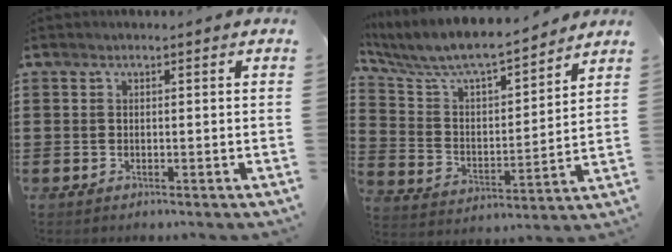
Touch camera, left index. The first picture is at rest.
{"total": 7.4, "force": [6.7, 1.1, 2.9], "torque": [-0.088, -0.050, 0.110]}